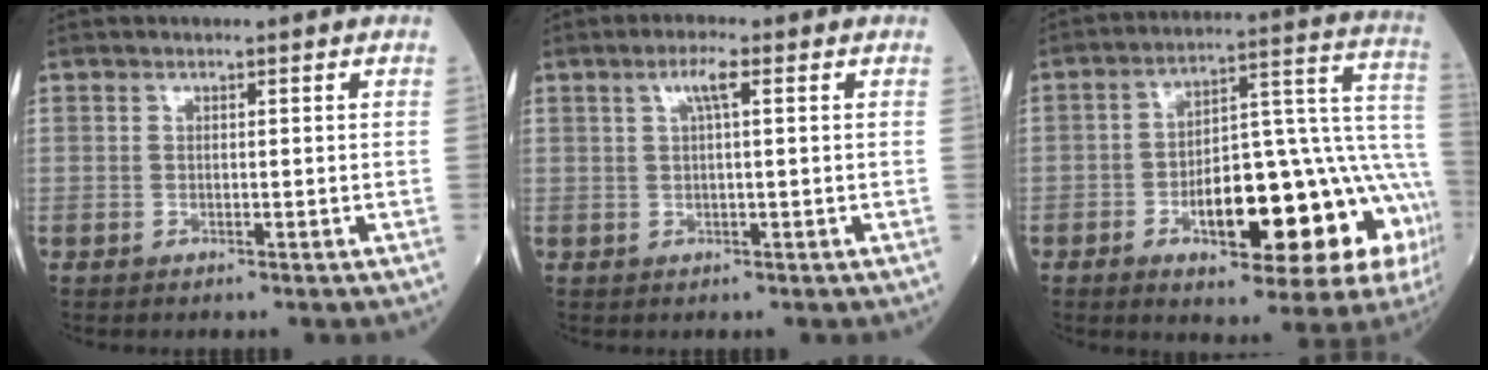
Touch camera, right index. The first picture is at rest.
{"total": 2.8, "force": [1.0, 0.2, 2.6], "torque": [-0.054, 0.007, 0.017]}
{"total": 23.1, "force": [-7.2, 6.8, 20.9], "torque": [-0.214, 0.031, -0.089]}